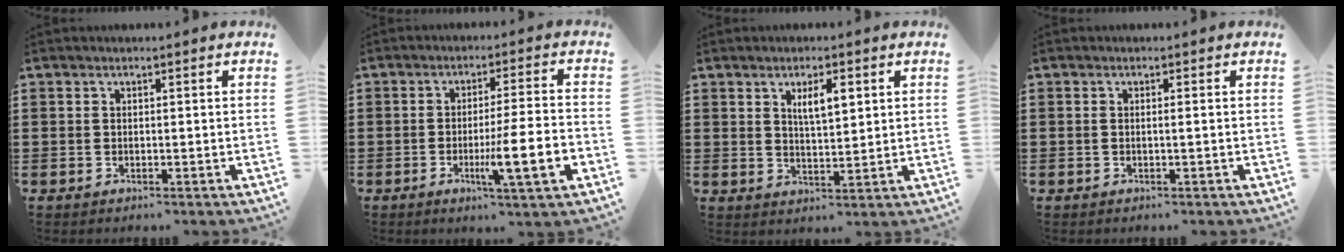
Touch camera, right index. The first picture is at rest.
{"total": 8.7, "force": [-2.9, 0.3, 8.2], "torque": [-0.138, -0.010, -0.049]}
{"total": 4.1, "force": [1.7, 1.3, 3.5], "torque": [-0.057, 0.000, 0.024]}
{"total": 0.6, "force": [-0.1, -0.2, 0.6], "torque": [-0.012, -0.004, -0.001]}